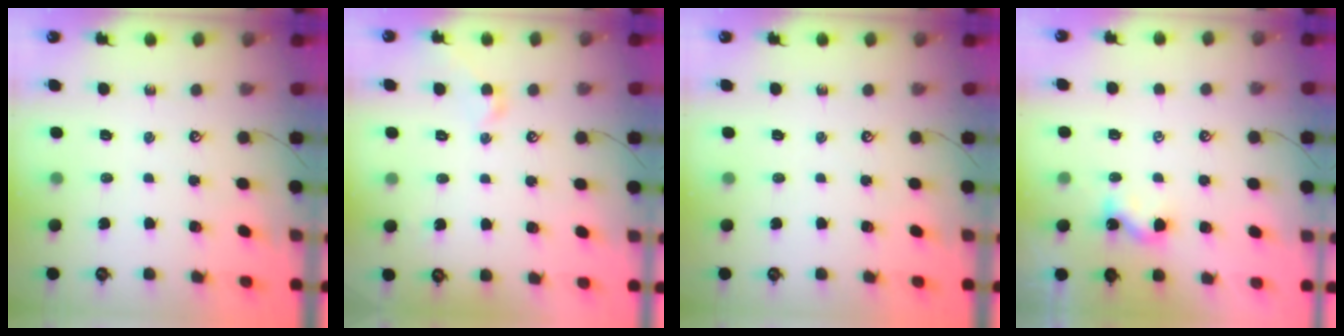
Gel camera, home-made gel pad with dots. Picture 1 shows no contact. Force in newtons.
{"total": 2.9, "press": 2.9, "slide": 0.7}
{"total": 0.0}
{"total": 1.1, "press": 1.0, "slide": 0.4}